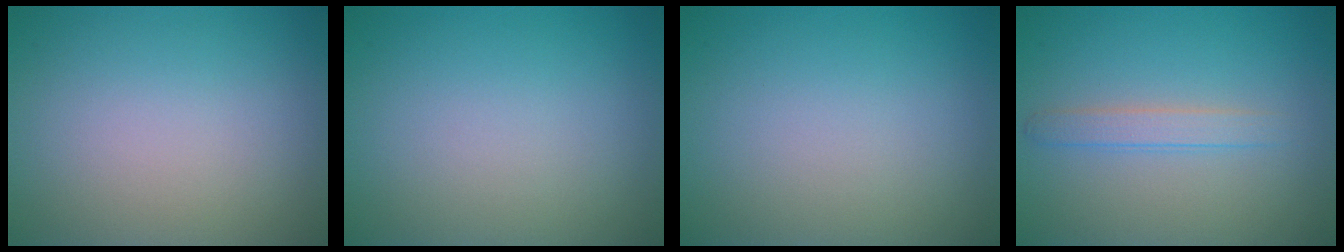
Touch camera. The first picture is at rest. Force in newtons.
{"total": 0.0}
{"total": 0.0}
{"total": 1.8, "press": 1.8, "slide": 0.1}